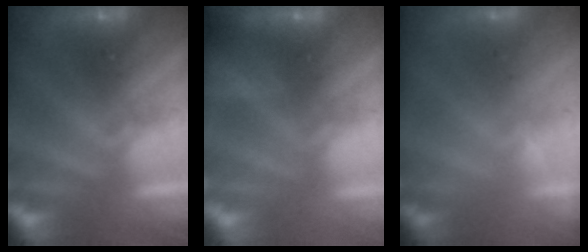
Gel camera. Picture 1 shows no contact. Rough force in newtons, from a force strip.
{"total": 7.4}
{"total": 1.5}